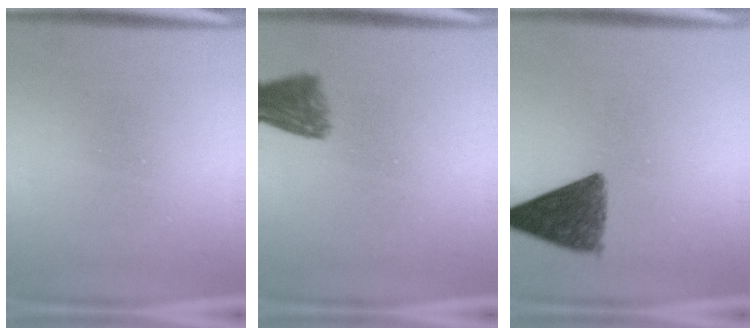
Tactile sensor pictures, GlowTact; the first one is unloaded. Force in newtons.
{"total": 5.8}
{"total": 9.7}